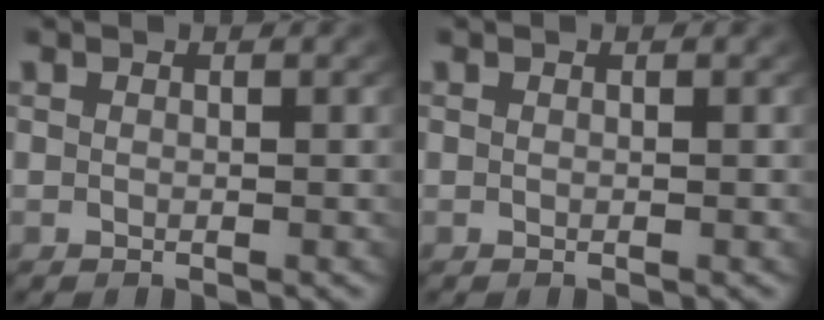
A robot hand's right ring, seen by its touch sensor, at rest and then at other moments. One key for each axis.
{"total": 0.0}